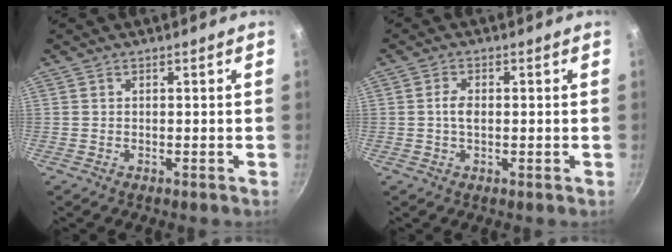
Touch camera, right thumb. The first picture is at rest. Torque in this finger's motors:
{"motor_torque": [0.56, 0.53, 0.55, -0.06, 0.05]}